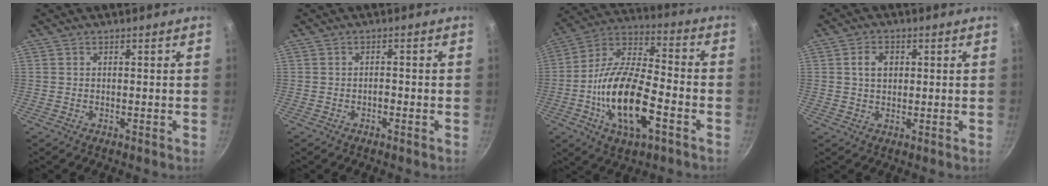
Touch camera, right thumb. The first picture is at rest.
{"total": 0.9, "force": [-0.7, 0.4, 0.5], "torque": [-0.008, 0.009, -0.013]}
{"total": 18.9, "force": [-6.1, 8.1, 16.0], "torque": [-0.292, 0.031, -0.125]}
{"total": 2.1, "force": [0.4, 1.5, 1.4], "torque": [-0.017, 0.003, 0.007]}